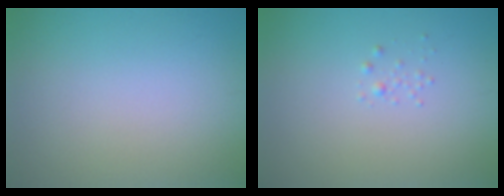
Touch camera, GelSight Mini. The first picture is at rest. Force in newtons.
{"total": 0.6, "press": 0.6, "slide": 0.0}